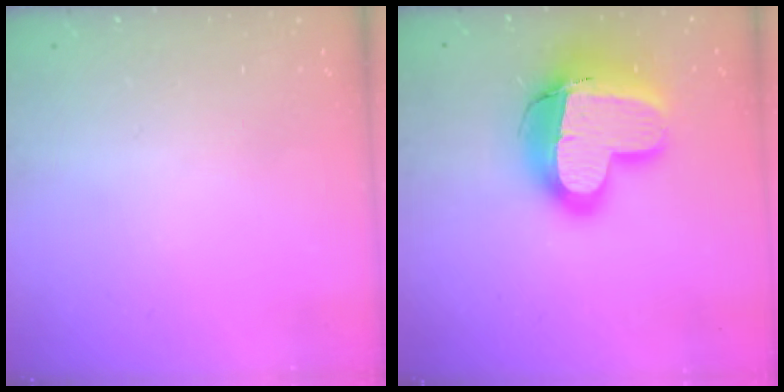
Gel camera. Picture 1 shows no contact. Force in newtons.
{"total": 18.9, "press": 18.8, "slide": 2.2}